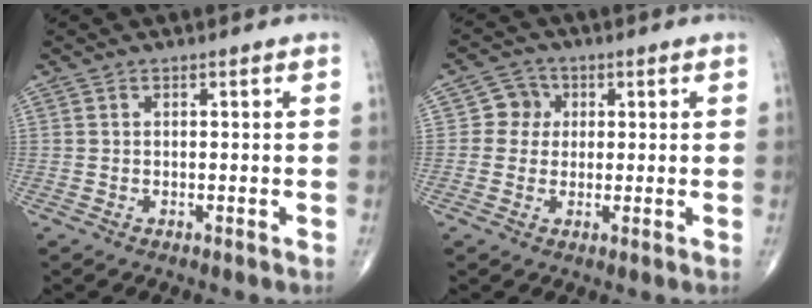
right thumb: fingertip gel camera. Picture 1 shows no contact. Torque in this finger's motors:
{"motor_torque": [-0.42, 0.13, 0.23, 0.18, 0.02]}